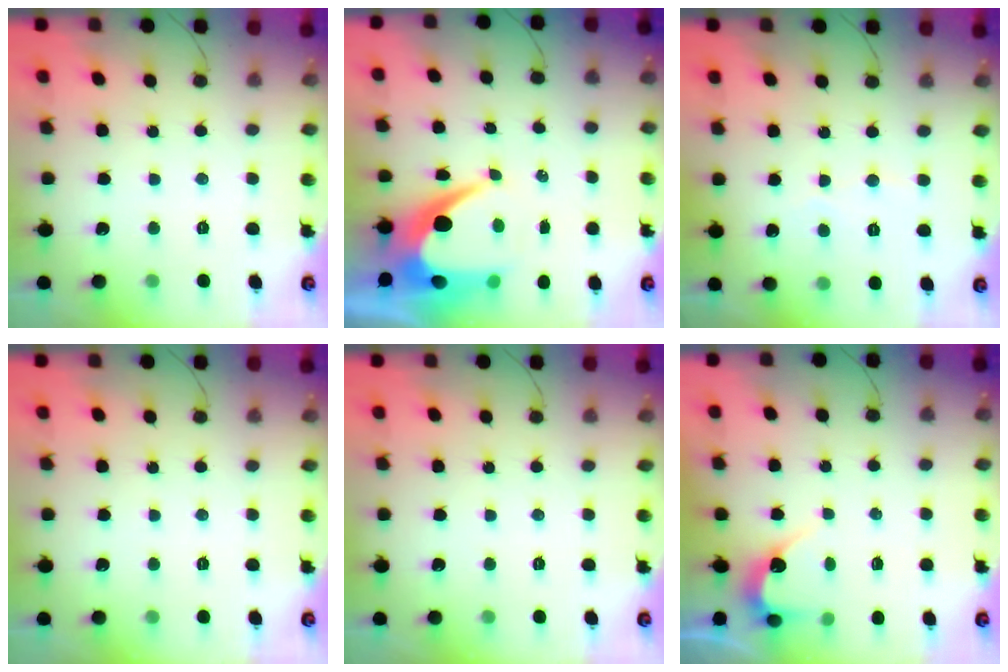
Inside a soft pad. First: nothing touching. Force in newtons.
{"total": 9.5, "press": 9.5, "slide": 0.6}
{"total": 2.5, "press": 2.5, "slide": 0.2}
{"total": 0.0}
{"total": 0.0}
{"total": 3.7, "press": 3.7, "slide": 0.2}